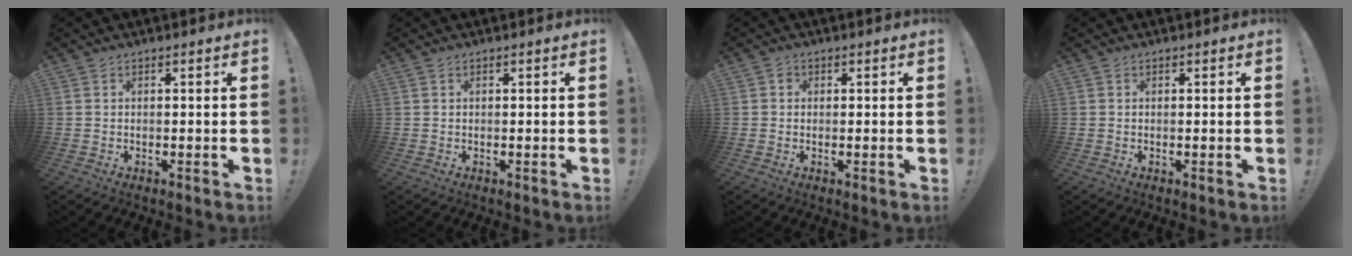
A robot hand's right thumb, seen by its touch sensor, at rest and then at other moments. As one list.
[{"total": 0.0}, {"total": 1.2, "force": [0.1, 1.1, 0.4], "torque": [-0.007, 0.005, 0.001]}, {"total": 0.0}]